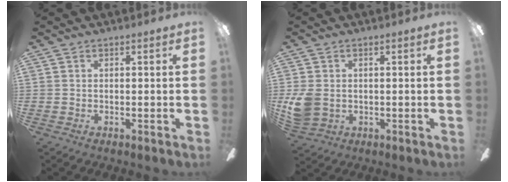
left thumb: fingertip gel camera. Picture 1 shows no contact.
{"total": 7.1, "force": [-0.1, 5.6, 4.3], "torque": [-0.094, 0.008, 0.001]}